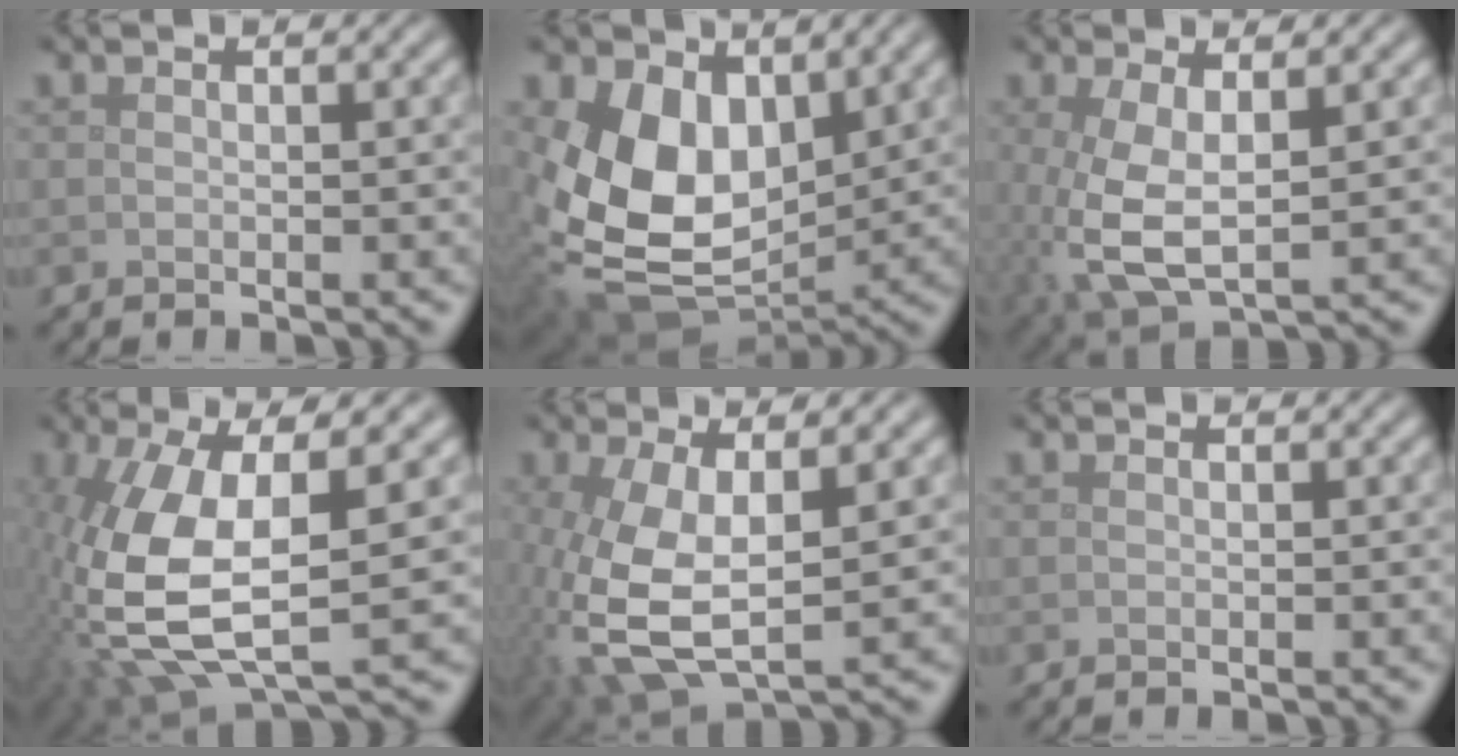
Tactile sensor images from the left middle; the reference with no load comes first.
{"total": 11.0, "force": [1.6, 7.2, 8.2], "torque": [-0.176, -0.030, 0.032]}
{"total": 5.7, "force": [-0.2, 2.6, 5.0], "torque": [-0.128, -0.009, 0.003]}
{"total": 12.3, "force": [-1.2, 5.4, 11.0], "torque": [-0.264, -0.016, -0.018]}
{"total": 8.5, "force": [-0.9, 4.3, 7.2], "torque": [-0.187, -0.019, -0.008]}
{"total": 0.0}